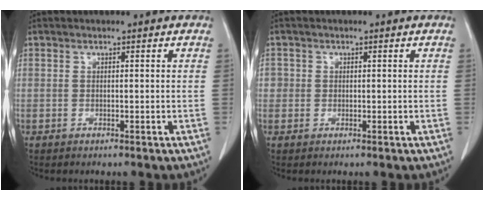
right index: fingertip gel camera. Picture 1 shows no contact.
{"total": 2.5, "force": [-0.1, 2.4, 0.5], "torque": [-0.006, 0.011, 0.000]}